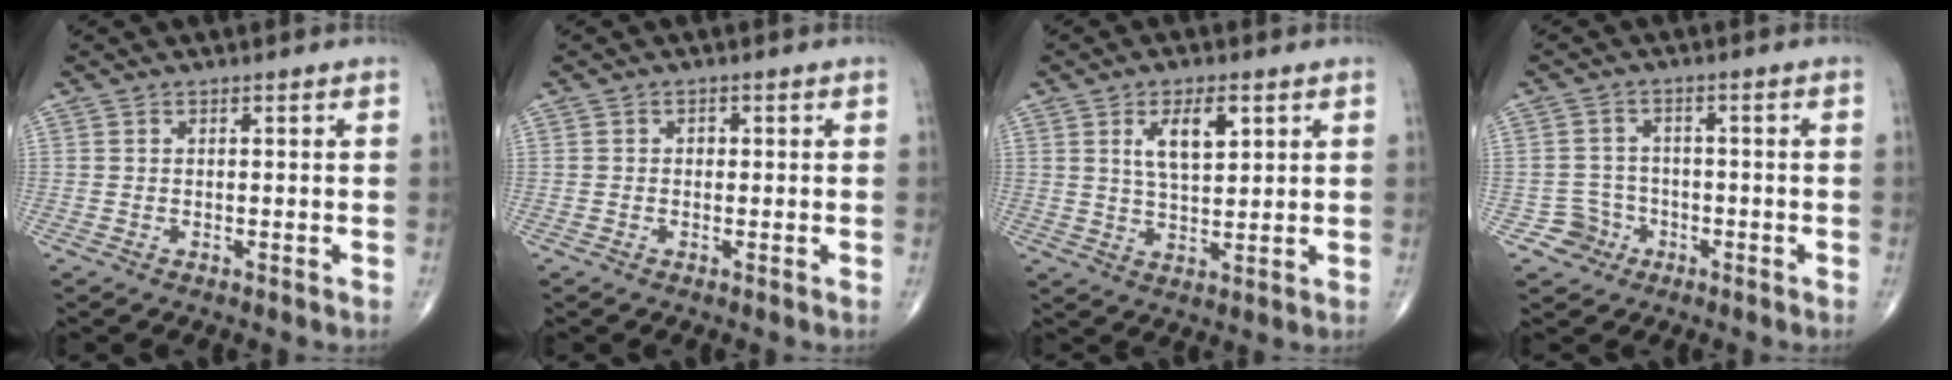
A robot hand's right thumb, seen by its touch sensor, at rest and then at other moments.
{"total": 1.0, "force": [0.0, 0.9, 0.5], "torque": [-0.002, 0.003, -0.004]}
{"total": 7.6, "force": [2.9, 3.4, 6.2], "torque": [-0.098, -0.015, 0.056]}
{"total": 4.3, "force": [-2.1, 3.7, -0.2], "torque": [0.035, 0.015, -0.038]}